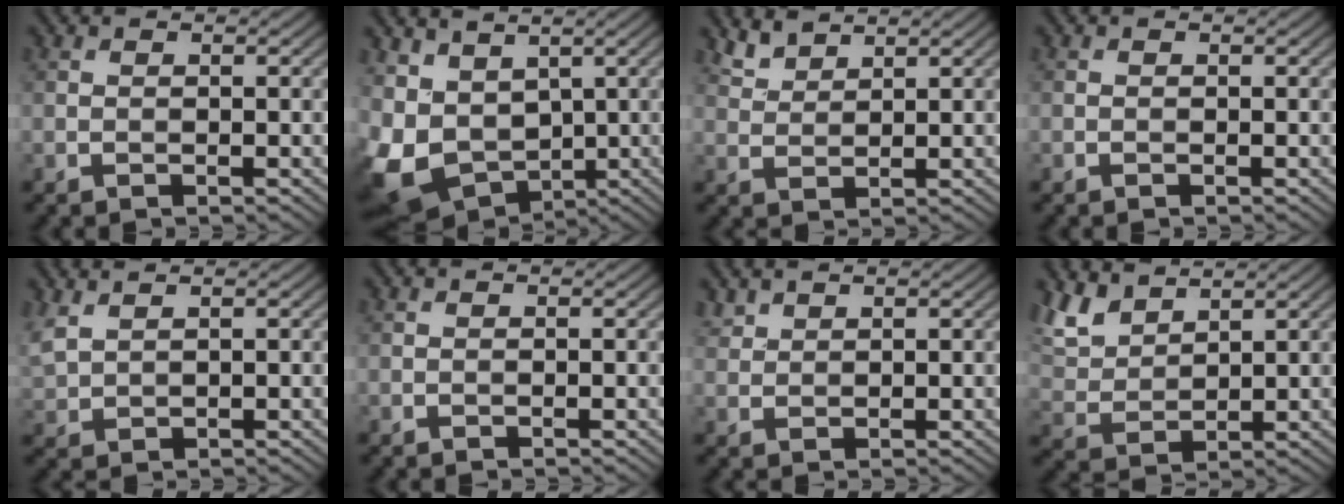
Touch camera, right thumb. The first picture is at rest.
{"total": 10.1, "force": [1.1, 7.7, 6.3], "torque": [-0.178, -0.013, 0.040]}
{"total": 3.0, "force": [2.7, 0.9, 1.2], "torque": [-0.031, 0.002, 0.064]}
{"total": 0.0}
{"total": 3.1, "force": [2.3, 1.1, 1.8], "torque": [-0.061, 0.010, 0.054]}
{"total": 0.0}
{"total": 1.7, "force": [1.5, 0.6, 0.4], "torque": [-0.014, 0.004, 0.039]}
{"total": 6.4, "force": [4.9, 2.7, 3.2], "torque": [-0.090, 0.008, 0.107]}